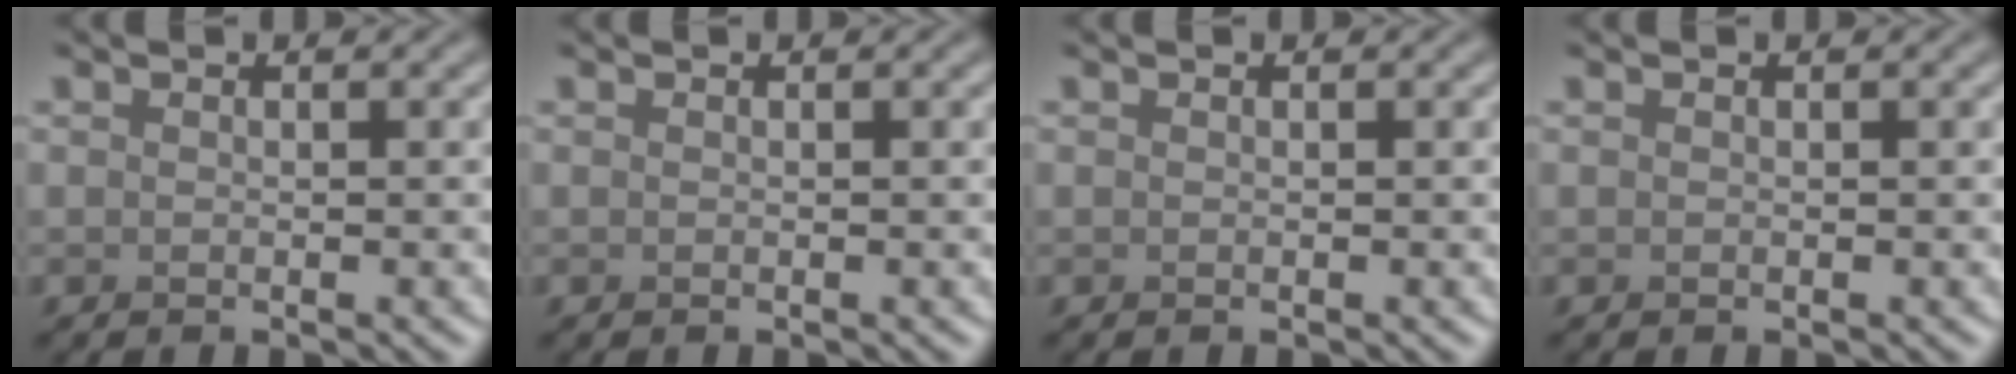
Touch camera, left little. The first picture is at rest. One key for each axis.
{"total": 0.0}
{"total": 0.0}
{"total": 0.0}